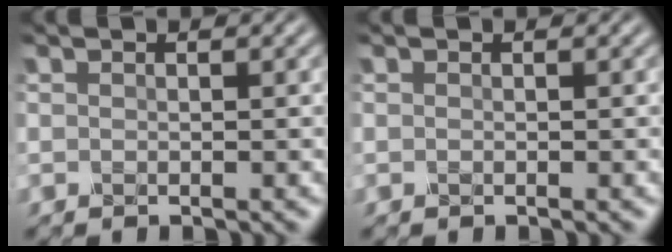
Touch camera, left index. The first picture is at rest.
{"total": 0.0}